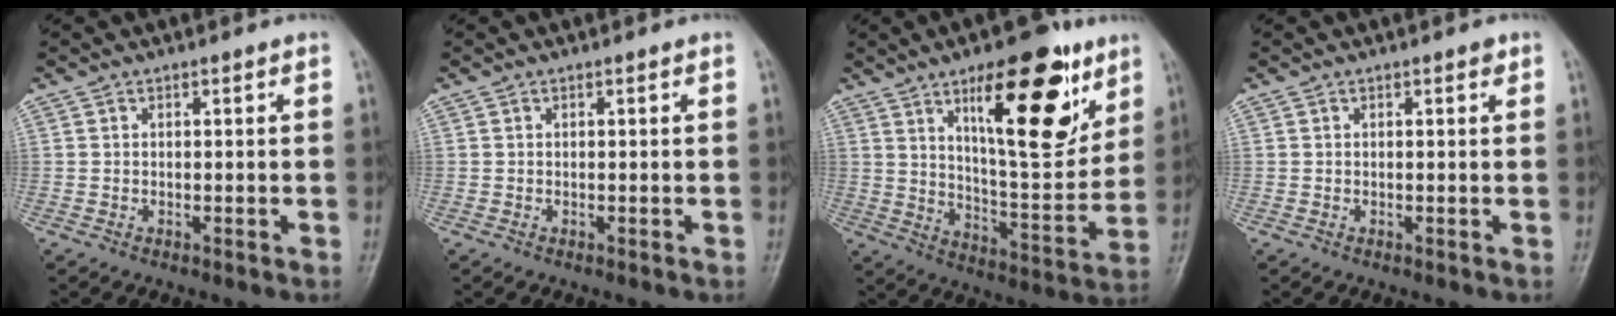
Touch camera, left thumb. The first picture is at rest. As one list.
[{"total": 0.0}, {"total": 20.9, "force": [10.6, 7.4, 16.4], "torque": [-0.195, -0.058, 0.170]}, {"total": 0.7, "force": [0.4, 0.3, 0.5], "torque": [-0.004, -0.001, 0.003]}]